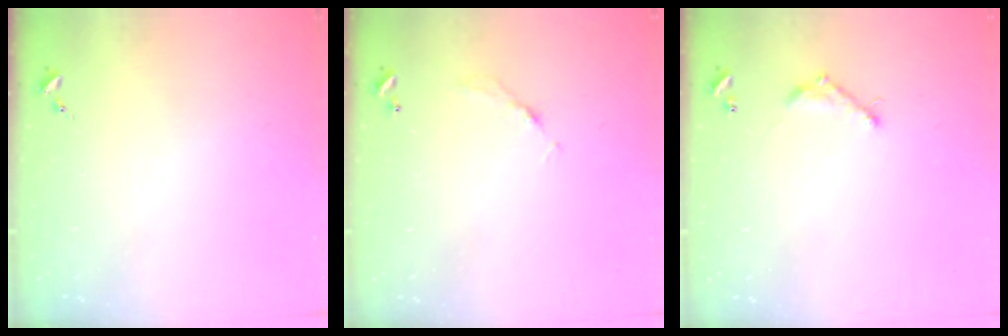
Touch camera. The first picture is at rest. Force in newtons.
{"total": 4.4, "press": 4.3, "slide": 0.2}
{"total": 7.3, "press": 7.3, "slide": 0.6}